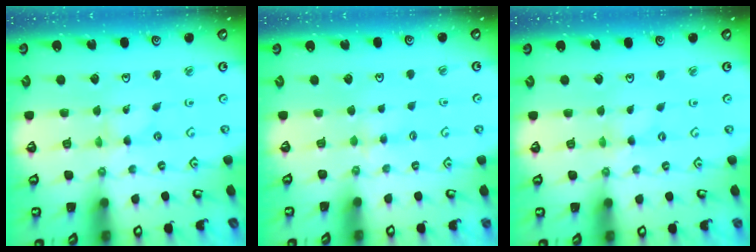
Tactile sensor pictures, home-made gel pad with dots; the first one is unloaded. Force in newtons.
{"total": 2.3, "press": 2.3, "slide": 0.4}
{"total": 0.0}